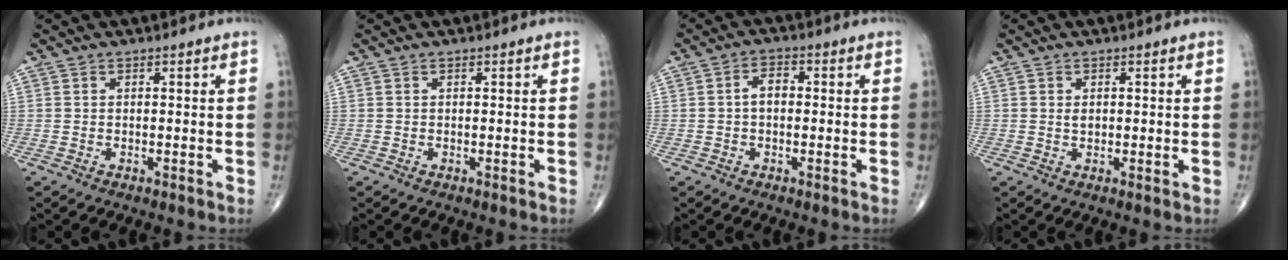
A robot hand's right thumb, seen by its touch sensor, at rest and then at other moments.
{"total": 0.0}
{"total": 3.4, "force": [-0.1, 2.2, 2.6], "torque": [-0.035, 0.017, -0.008]}
{"total": 1.4, "force": [0.3, 0.8, 1.1], "torque": [-0.016, -0.003, 0.005]}